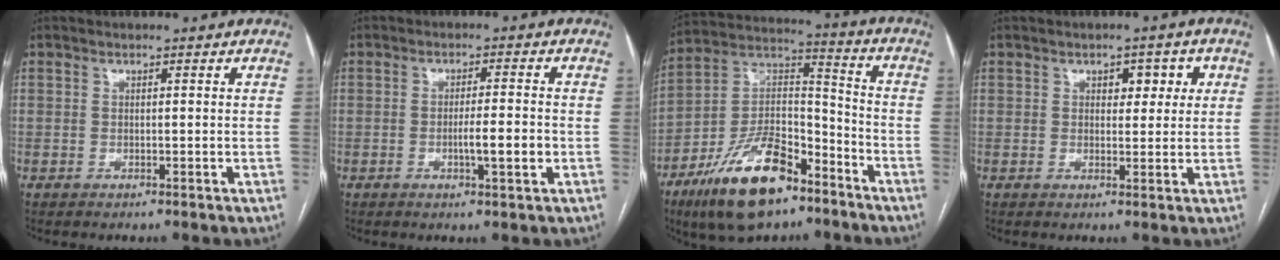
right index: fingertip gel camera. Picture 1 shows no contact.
{"total": 4.4, "force": [-1.1, 0.2, 4.2], "torque": [-0.071, -0.003, -0.014]}
{"total": 18.5, "force": [-11.8, 7.1, 12.4], "torque": [-0.241, 0.009, -0.209]}
{"total": 3.9, "force": [1.3, 2.3, 2.9], "torque": [-0.029, 0.012, 0.018]}